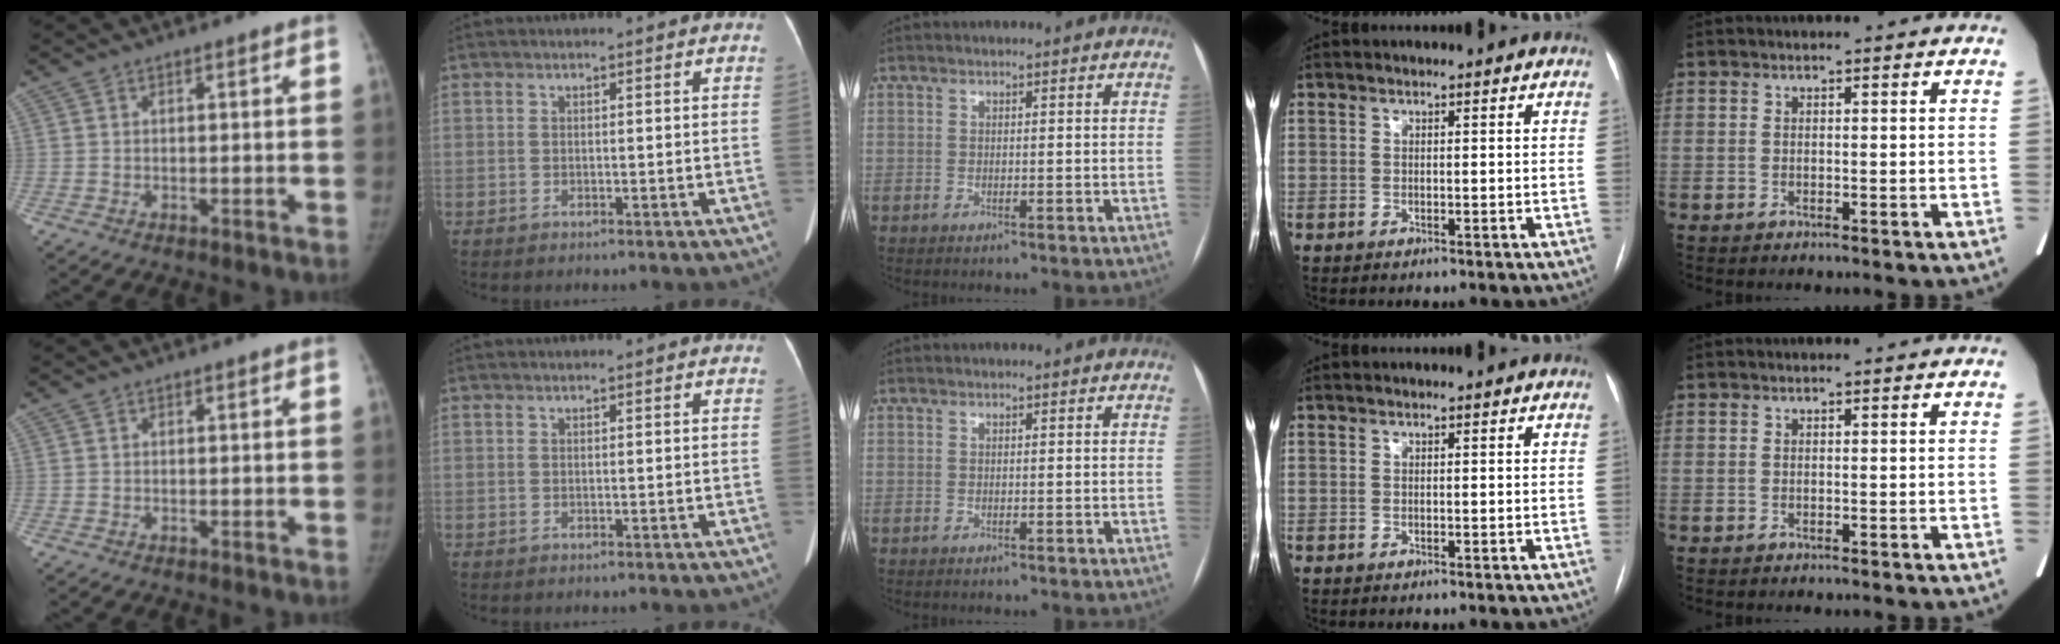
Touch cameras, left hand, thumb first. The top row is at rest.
{}